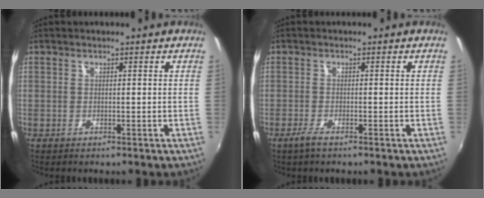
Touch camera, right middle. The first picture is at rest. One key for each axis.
{"total": 2.1, "fx": -1.6, "fy": 0.2, "fz": 1.4, "tx": -0.035, "ty": -0.006, "tz": -0.033}